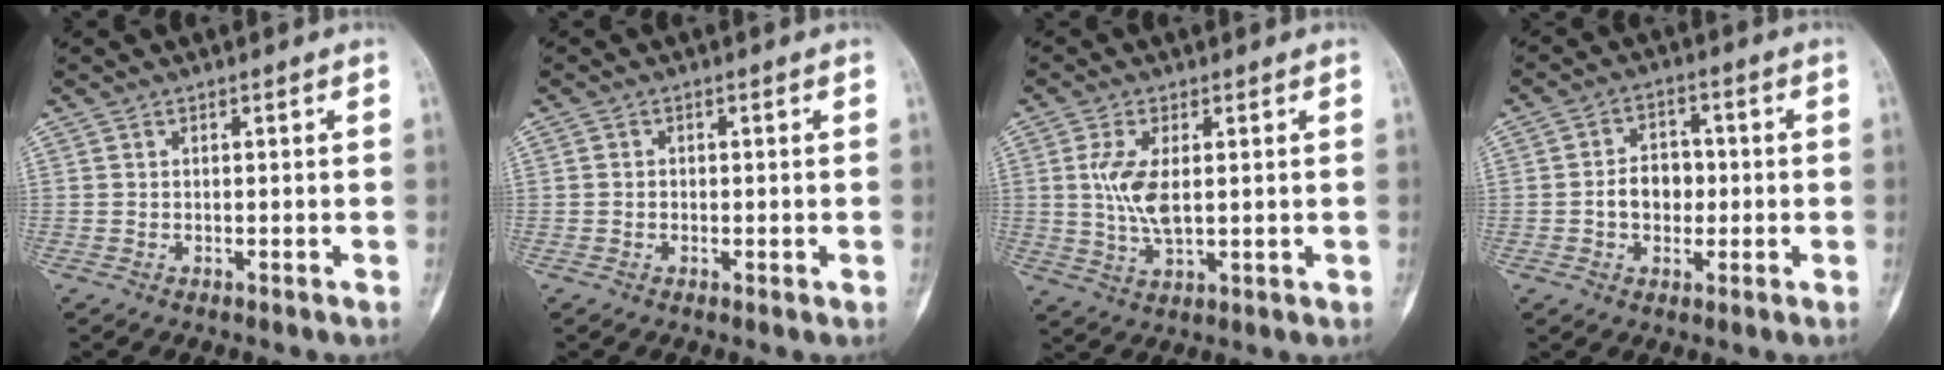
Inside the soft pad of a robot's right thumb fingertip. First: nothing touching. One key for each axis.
{"total": 1.1, "fx": -0.1, "fy": 1.0, "fz": 0.5, "tx": -0.003, "ty": 0.002, "tz": -0.004}
{"total": 7.5, "fx": 1.1, "fy": 3.4, "fz": 6.6, "tx": -0.140, "ty": -0.009, "tz": 0.025}
{"total": 6.7, "fx": -0.7, "fy": 5.1, "fz": 4.3, "tx": -0.046, "ty": 0.018, "tz": -0.017}